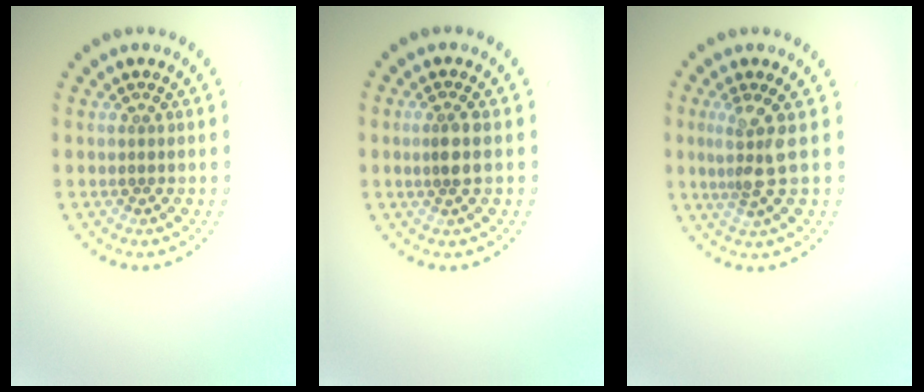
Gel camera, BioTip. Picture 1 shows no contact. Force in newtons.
{"total": 1.7, "press": 1.5, "slide": 0.9}
{"total": 2.6, "press": 1.8, "slide": 1.8}